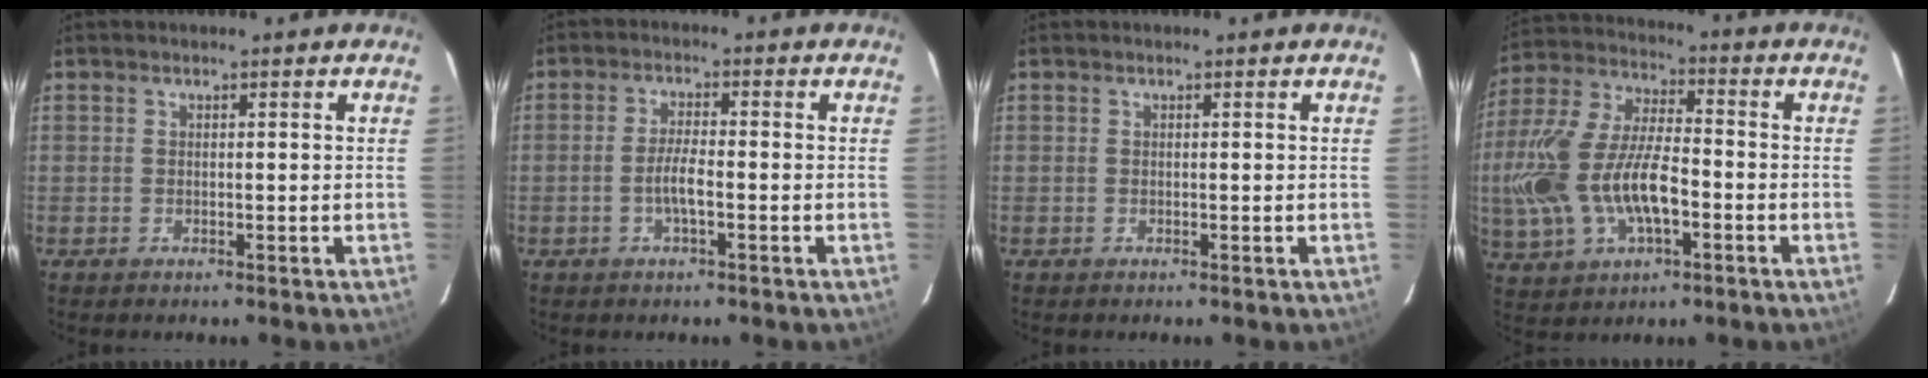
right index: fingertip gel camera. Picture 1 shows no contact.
{"total": 3.8, "force": [-1.3, 0.6, 3.5], "torque": [-0.070, 0.001, -0.025]}
{"total": 0.0}
{"total": 20.0, "force": [-4.2, 9.6, 17.0], "torque": [-0.373, -0.006, -0.068]}